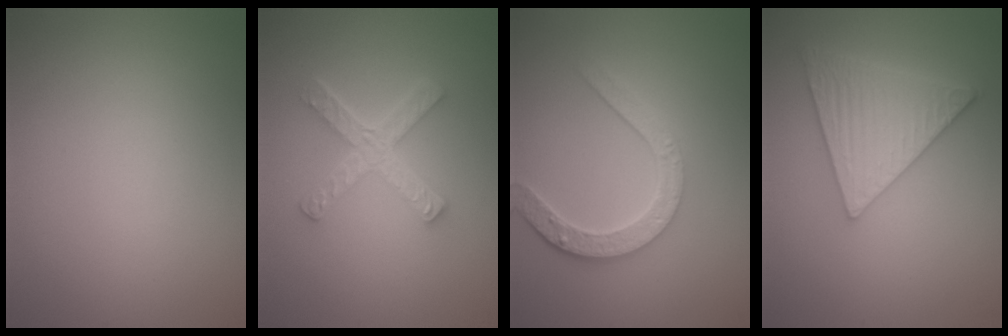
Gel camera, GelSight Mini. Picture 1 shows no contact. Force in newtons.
{"total": 4.6, "press": 3.3, "slide": 3.2}
{"total": 4.0, "press": 3.3, "slide": 2.2}
{"total": 5.4, "press": 4.9, "slide": 2.4}